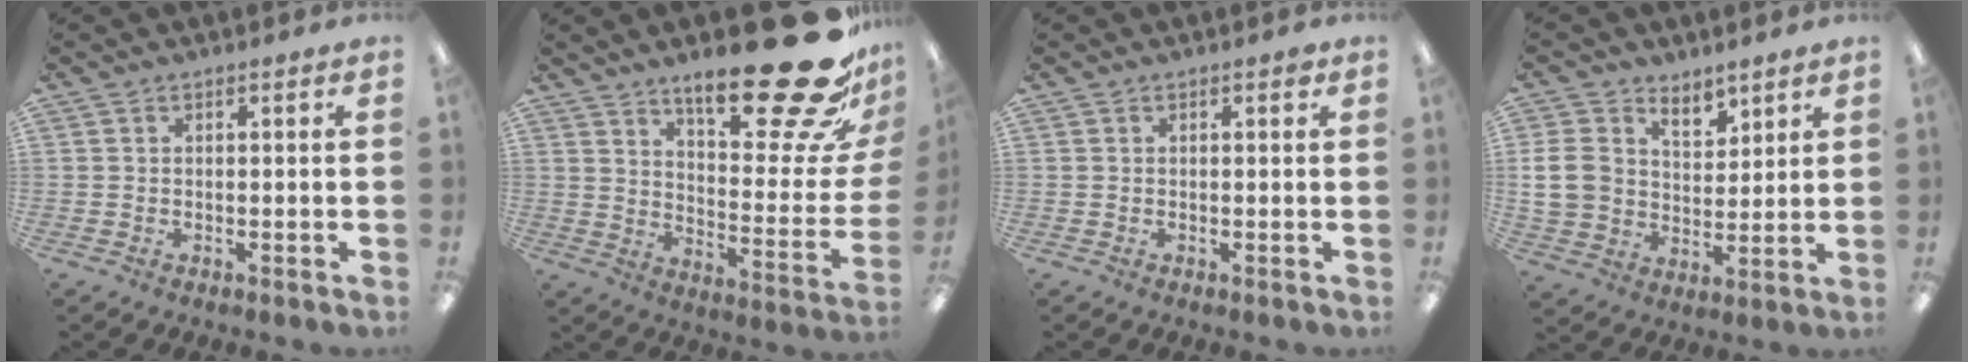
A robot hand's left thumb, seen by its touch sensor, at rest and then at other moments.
{"total": 27.3, "force": [18.2, 7.8, 18.9], "torque": [-0.261, -0.128, 0.293]}
{"total": 0.7, "force": [0.4, 0.3, 0.5], "torque": [-0.002, 0.000, 0.004]}
{"total": 9.8, "force": [5.0, 7.7, 3.5], "torque": [-0.077, -0.025, 0.098]}